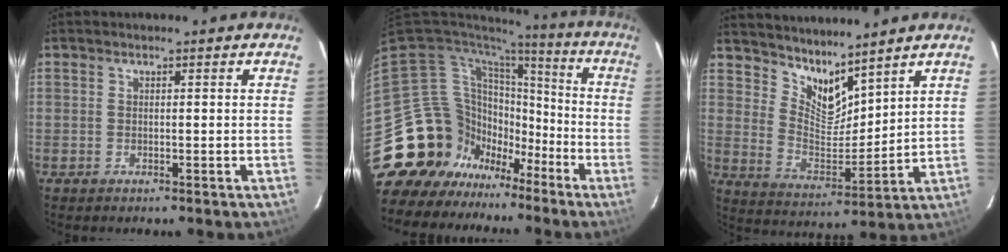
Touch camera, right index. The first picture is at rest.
{"total": 18.7, "force": [-10.0, 15.3, 4.1], "torque": [-0.117, 0.049, -0.162]}
{"total": 9.5, "force": [8.2, 2.7, 3.9], "torque": [-0.073, -0.010, 0.159]}